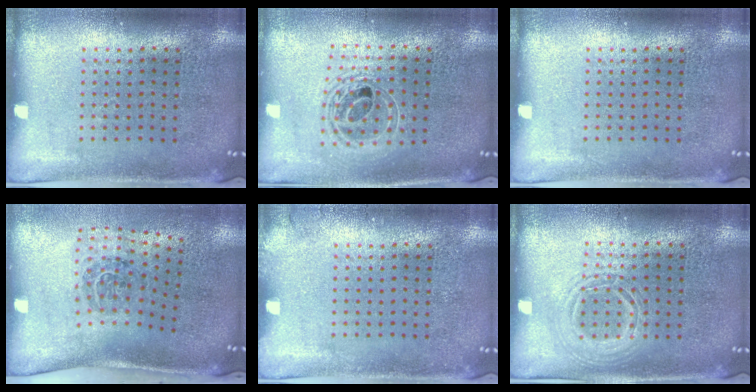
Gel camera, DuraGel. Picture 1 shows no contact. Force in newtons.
{"total": 1.7, "press": 1.4, "slide": 0.9}
{"total": 0.0}
{"total": 1.8, "press": 1.1, "slide": 1.4}
{"total": 0.6, "press": 0.6, "slide": 0.1}
{"total": 1.1, "press": 1.1, "slide": 0.1}